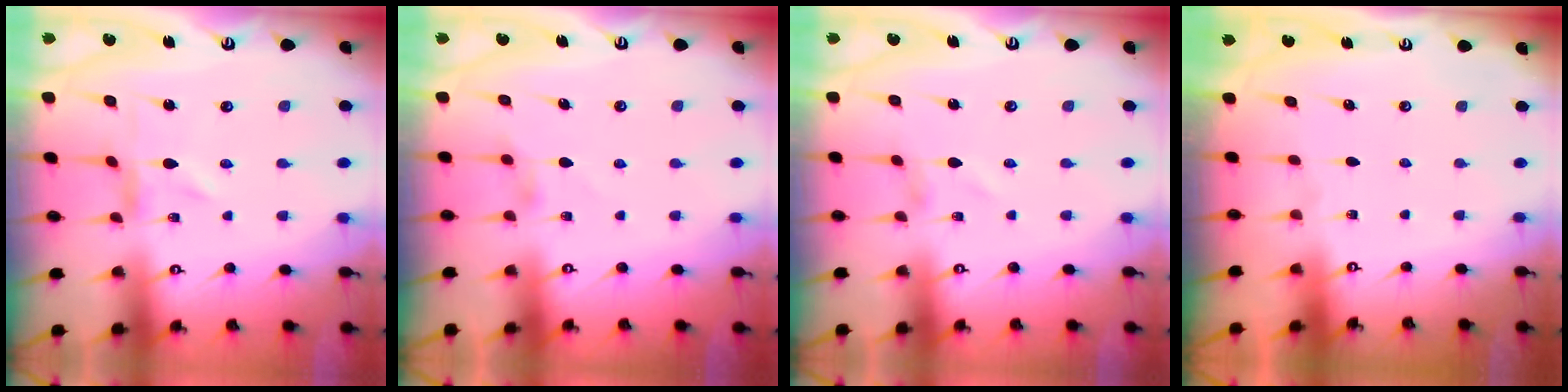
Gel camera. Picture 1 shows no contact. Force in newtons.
{"total": 1.3, "press": 1.3, "slide": 0.3}
{"total": 1.4, "press": 1.4, "slide": 0.1}
{"total": 0.0}